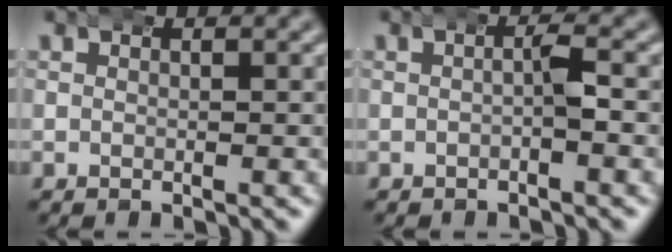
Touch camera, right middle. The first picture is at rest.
{"total": 1.8, "force": [0.3, 0.5, 1.7], "torque": [-0.020, 0.009, -0.001]}